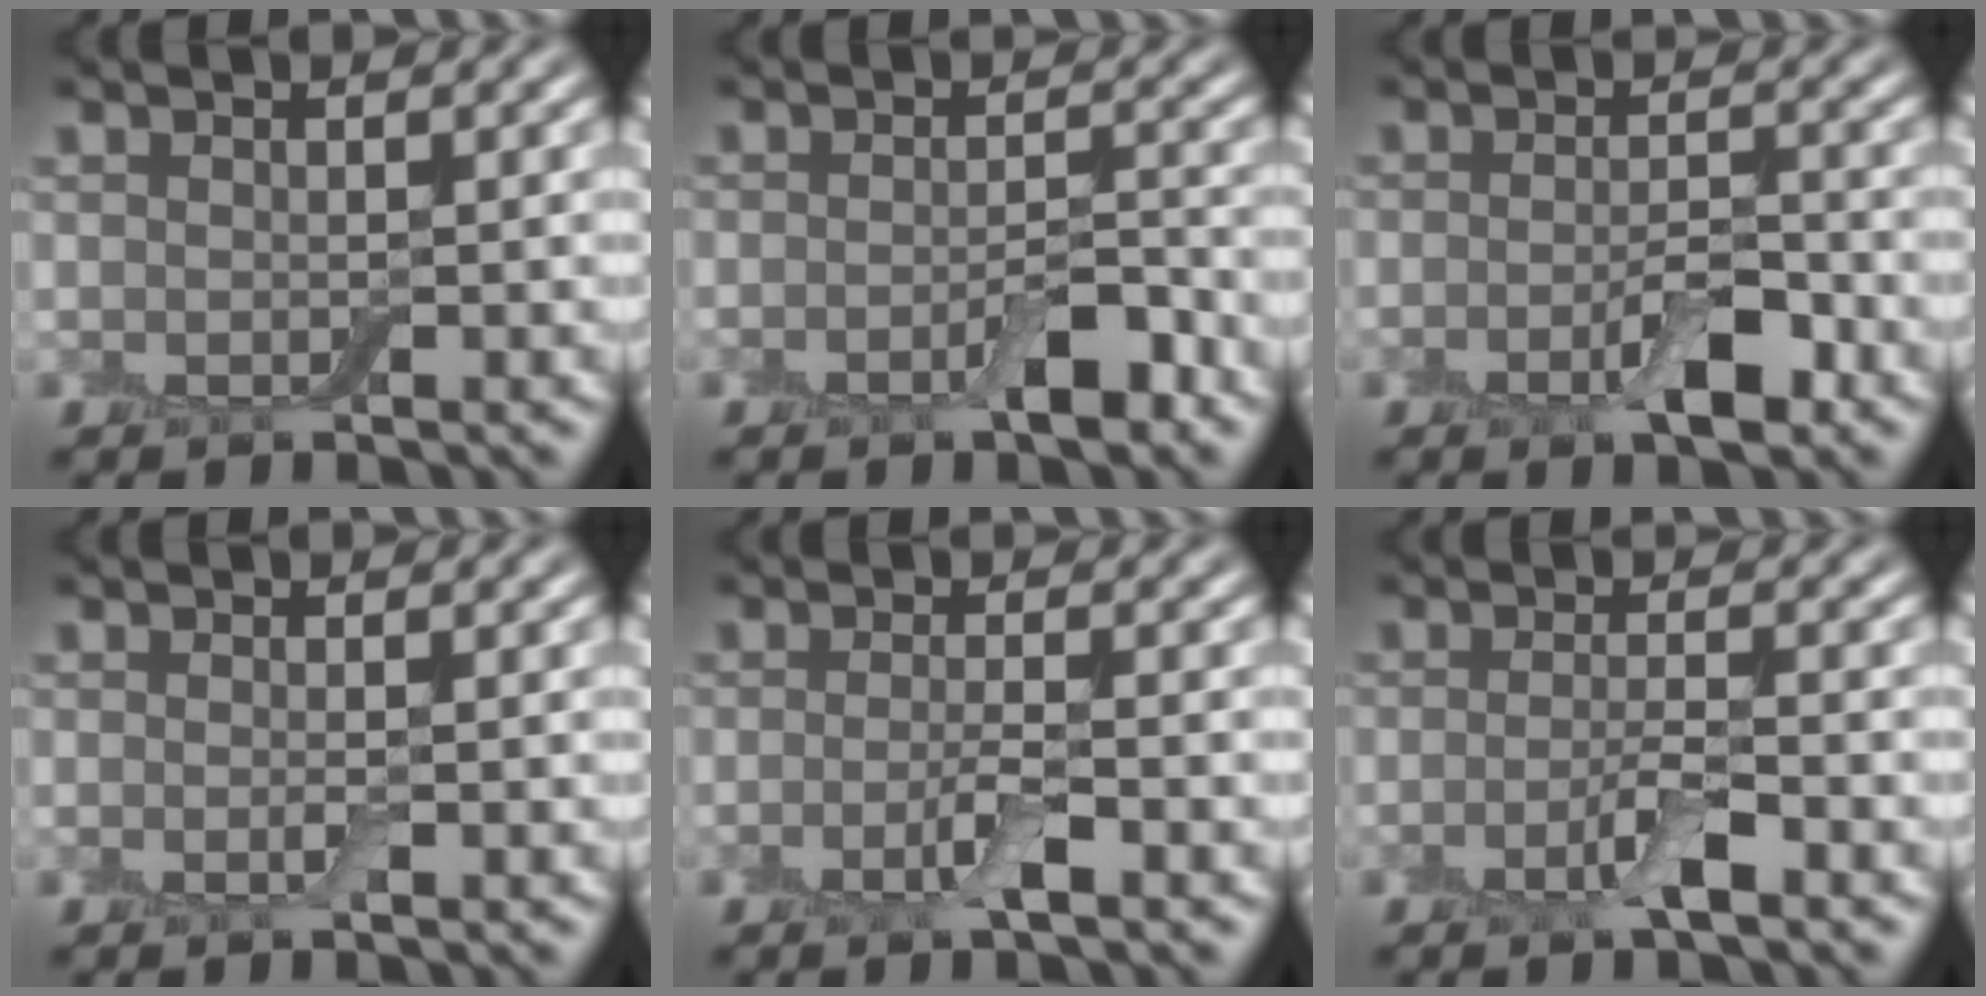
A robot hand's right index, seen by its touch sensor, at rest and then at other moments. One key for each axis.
{"total": 2.8, "fx": -1.5, "fy": 0.9, "fz": 2.2, "tx": -0.034, "ty": 0.004, "tz": -0.027}
{"total": 3.4, "fx": -1.5, "fy": 1.2, "fz": 2.7, "tx": -0.049, "ty": -0.001, "tz": -0.028}
{"total": 0.8, "fx": -0.3, "fy": 0.1, "fz": 0.7, "tx": -0.016, "ty": -0.006, "tz": -0.007}
{"total": 2.3, "fx": -1.0, "fy": 0.4, "fz": 2.0, "tx": -0.040, "ty": -0.001, "tz": -0.024}
{"total": 2.7, "fx": -1.3, "fy": 0.5, "fz": 2.3, "tx": -0.044, "ty": 0.002, "tz": -0.031}